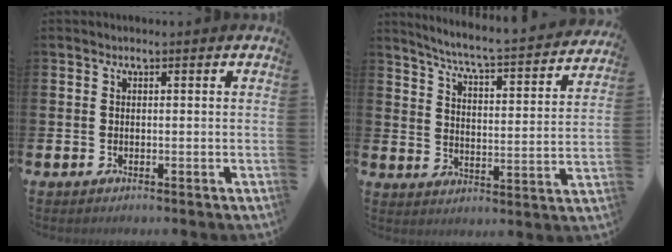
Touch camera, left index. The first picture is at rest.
{"total": 5.7, "force": [5.4, -0.3, 2.0], "torque": [-0.064, -0.050, 0.085]}